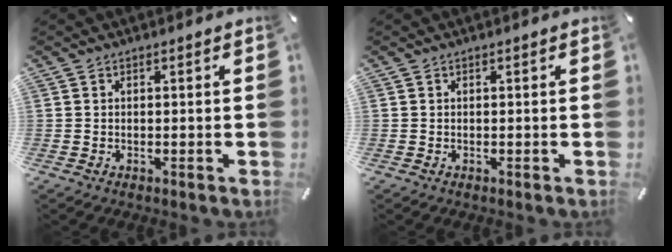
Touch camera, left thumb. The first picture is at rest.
{"total": 0.0}